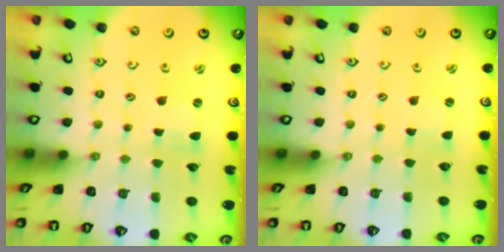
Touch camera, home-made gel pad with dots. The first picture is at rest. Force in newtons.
{"total": 0.5, "press": 0.5, "slide": 0.1}